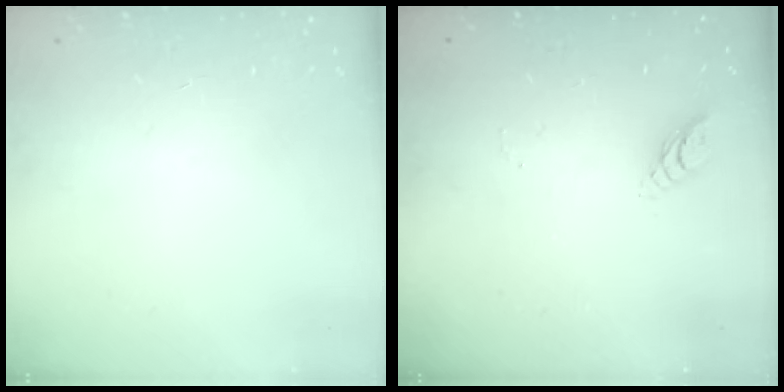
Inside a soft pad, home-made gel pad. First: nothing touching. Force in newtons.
{"total": 4.6, "press": 4.5, "slide": 0.4}